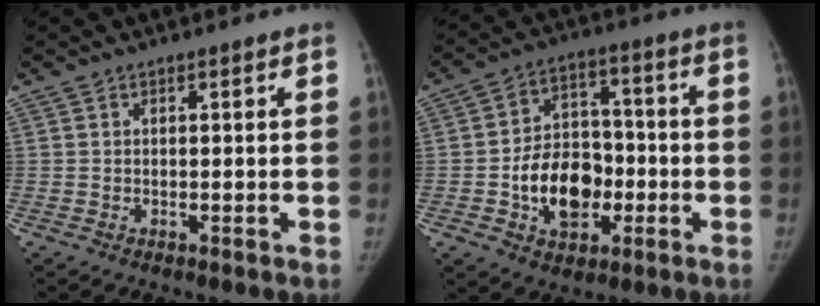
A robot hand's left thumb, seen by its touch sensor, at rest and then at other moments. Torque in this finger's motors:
{"motor_torque": [0.77, 2.13, 1.13, -0.56, 0.08]}